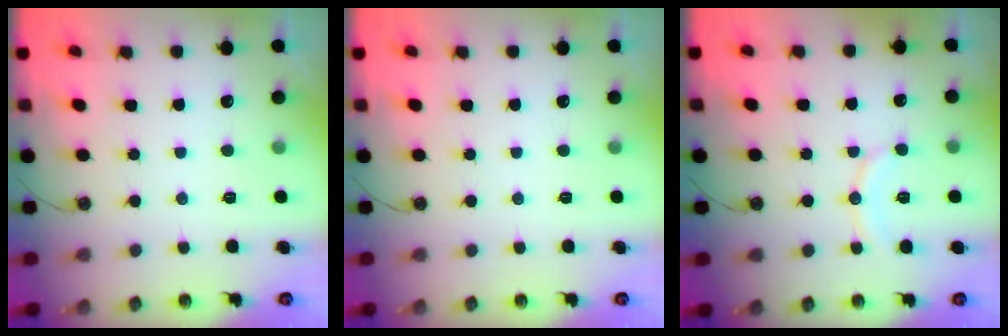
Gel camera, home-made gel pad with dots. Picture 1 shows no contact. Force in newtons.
{"total": 0.0}
{"total": 8.9, "press": 8.9, "slide": 1.0}